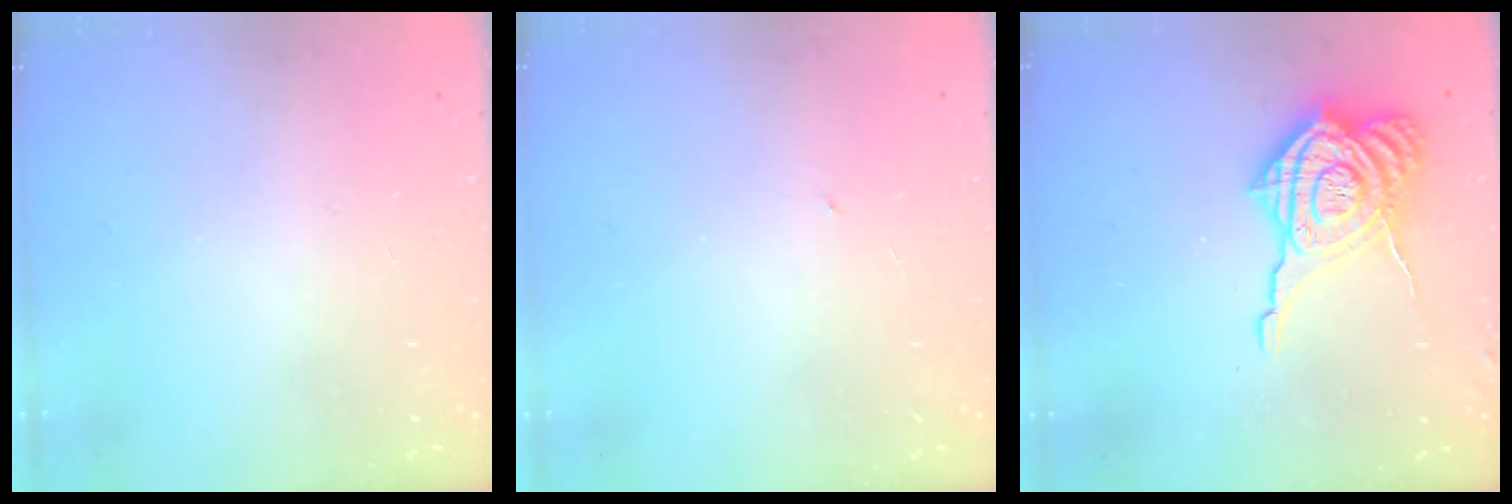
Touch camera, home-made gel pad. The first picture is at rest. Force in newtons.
{"total": 0.6, "press": 0.6, "slide": 0.1}
{"total": 15.0, "press": 15.0, "slide": 1.2}